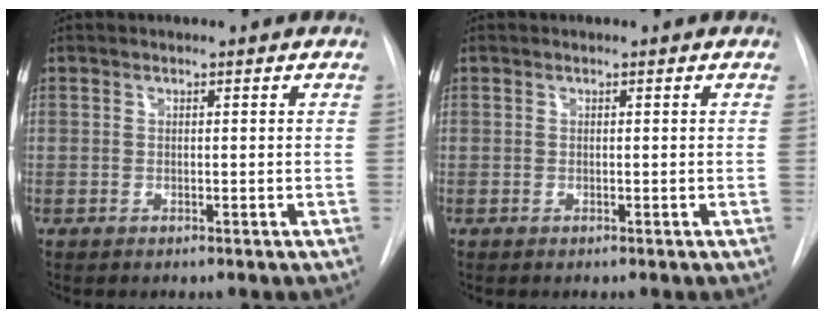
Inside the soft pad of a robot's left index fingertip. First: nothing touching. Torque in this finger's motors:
{"motor_torque": [-0.07, 0.08, 0.00, 0.00]}